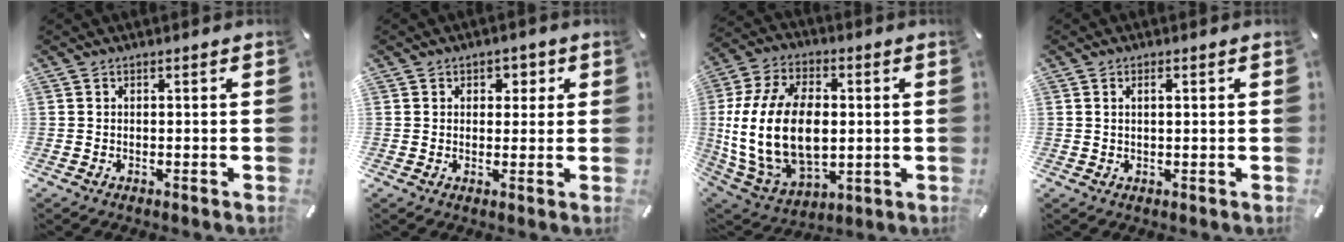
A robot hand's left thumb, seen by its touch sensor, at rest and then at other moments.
{"total": 3.0, "force": [0.7, 2.6, 1.3], "torque": [-0.007, -0.002, 0.003]}
{"total": 22.1, "force": [0.3, 14.9, 16.3], "torque": [-0.358, -0.001, 0.010]}
{"total": 1.8, "force": [0.5, 0.6, 1.6], "torque": [-0.032, 0.003, 0.007]}